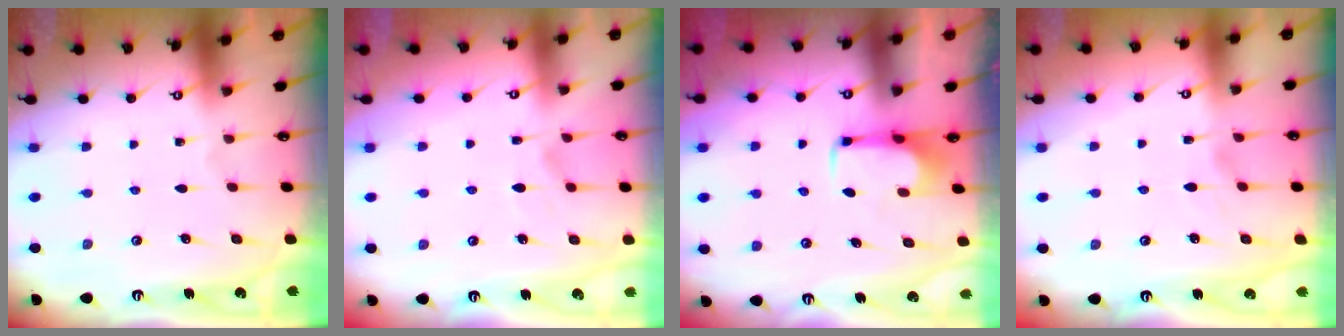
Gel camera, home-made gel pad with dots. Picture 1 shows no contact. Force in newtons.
{"total": 1.6, "press": 1.0, "slide": 1.2}
{"total": 1.9, "press": 1.9, "slide": 0.2}
{"total": 0.8, "press": 0.0, "slide": 0.8}